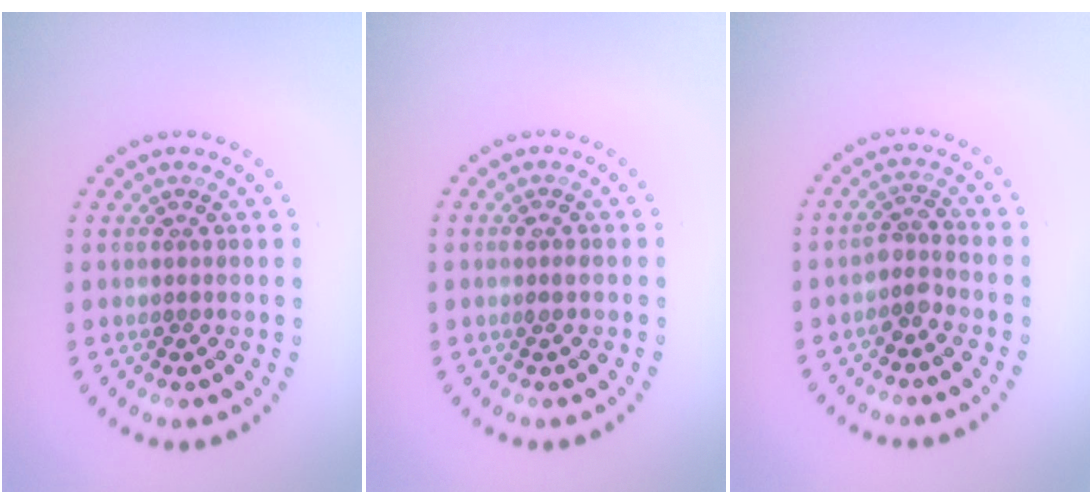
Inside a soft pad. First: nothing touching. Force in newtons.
{"total": 0.8, "press": 0.7, "slide": 0.3}
{"total": 1.8, "press": 1.3, "slide": 1.2}